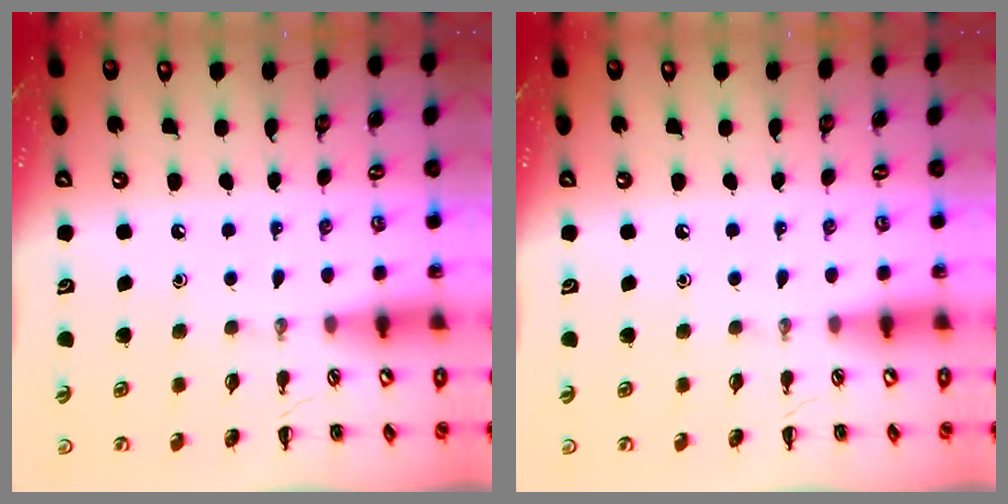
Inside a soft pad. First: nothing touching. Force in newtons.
{"total": 0.0}